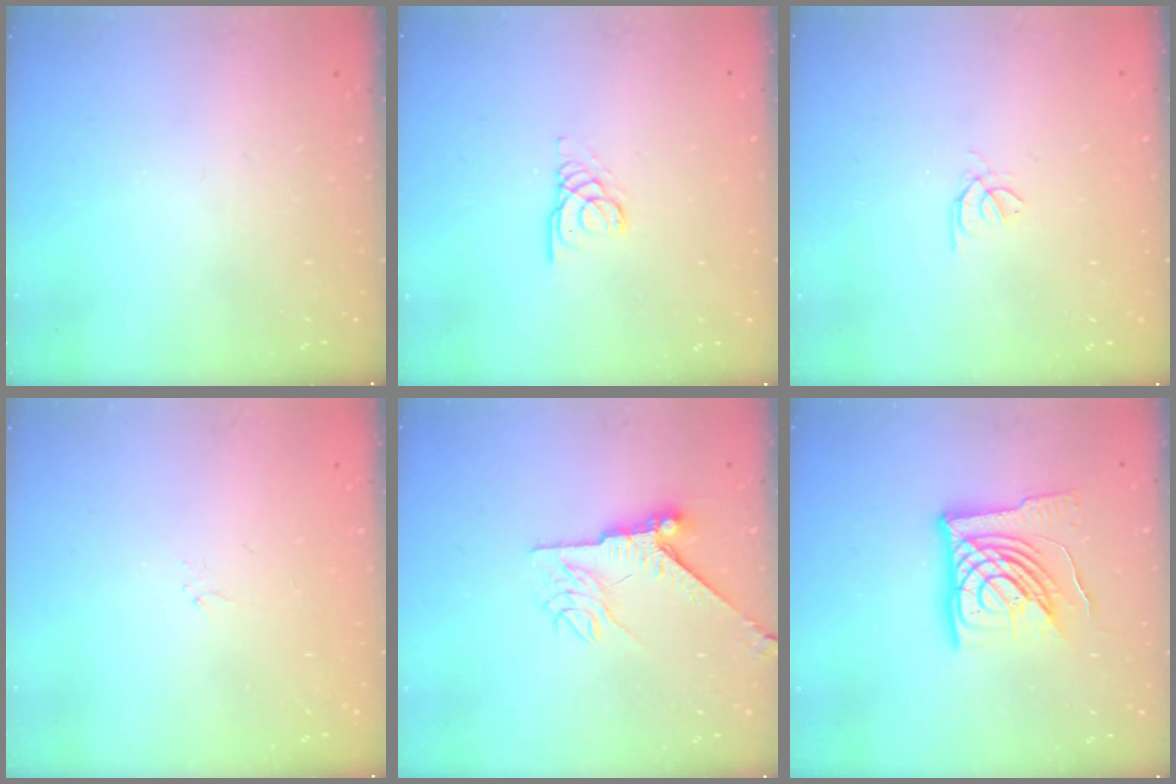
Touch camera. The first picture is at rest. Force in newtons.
{"total": 3.1, "press": 3.1, "slide": 0.2}
{"total": 0.6, "press": 0.4, "slide": 0.3}
{"total": 0.9, "press": 0.8, "slide": 0.4}
{"total": 8.2, "press": 8.1, "slide": 0.7}
{"total": 19.8, "press": 19.7, "slide": 2.5}